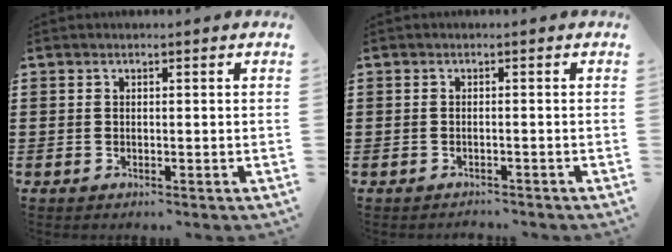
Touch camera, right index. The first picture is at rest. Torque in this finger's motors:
{"motor_torque": [-1.57, 0.57, -1.05, -0.21]}